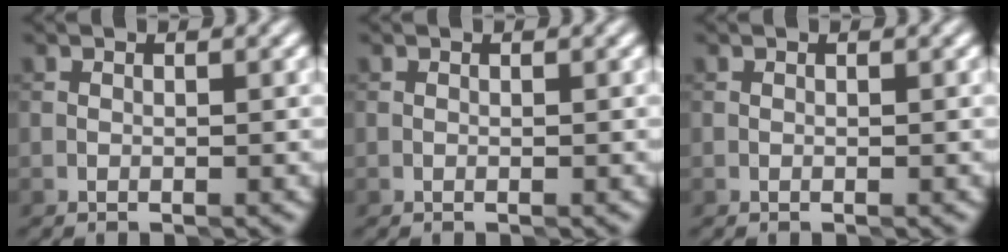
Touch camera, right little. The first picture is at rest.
{"total": 0.0}
{"total": 0.0}